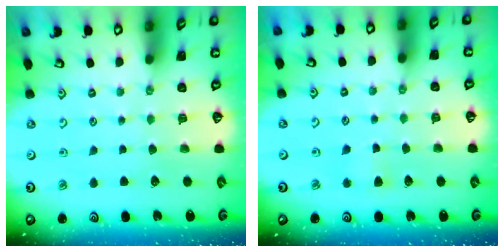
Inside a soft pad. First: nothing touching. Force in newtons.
{"total": 3.6, "press": 3.5, "slide": 0.7}